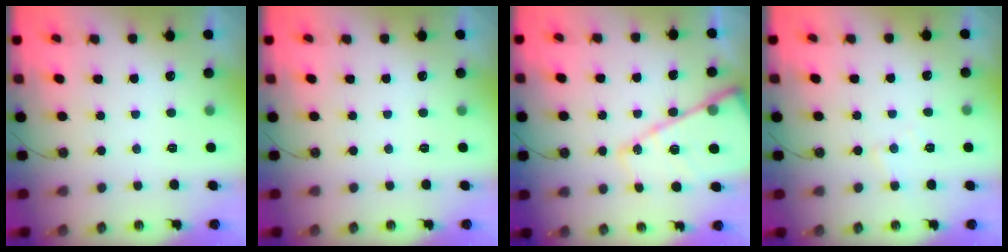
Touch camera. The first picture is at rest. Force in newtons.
{"total": 0.0}
{"total": 18.0, "press": 17.9, "slide": 2.3}
{"total": 6.2, "press": 6.2, "slide": 0.7}